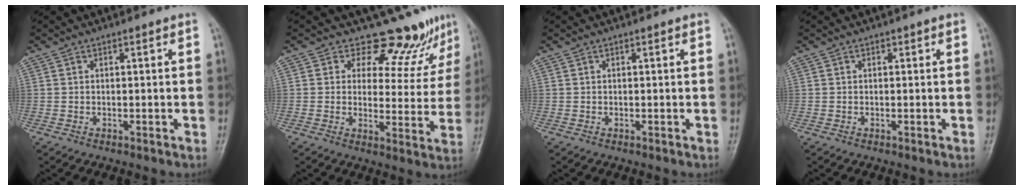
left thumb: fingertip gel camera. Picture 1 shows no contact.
{"total": 10.8, "force": [9.5, 4.6, 2.3], "torque": [0.012, -0.074, 0.108]}
{"total": 0.0}
{"total": 0.0}